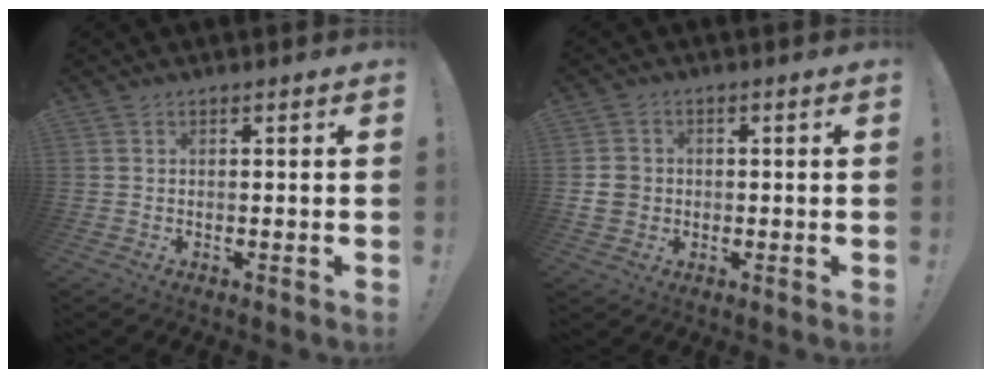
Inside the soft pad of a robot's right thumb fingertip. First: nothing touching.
{"total": 5.7, "force": [-0.4, 5.2, 2.3], "torque": [-0.034, 0.005, -0.007]}